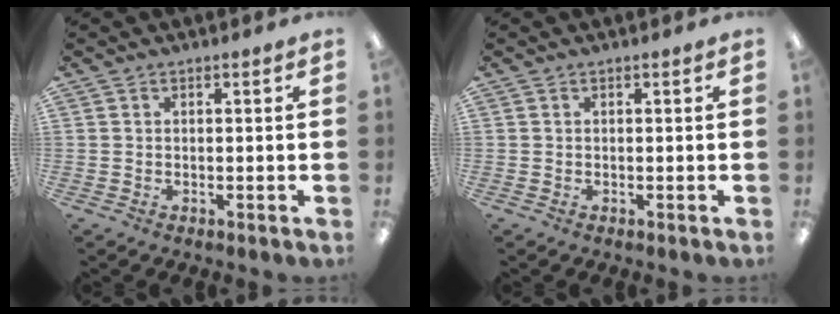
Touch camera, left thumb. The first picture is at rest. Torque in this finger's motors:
{"motor_torque": [0.01, 0.01, 0.09, 0.09, 0.00]}